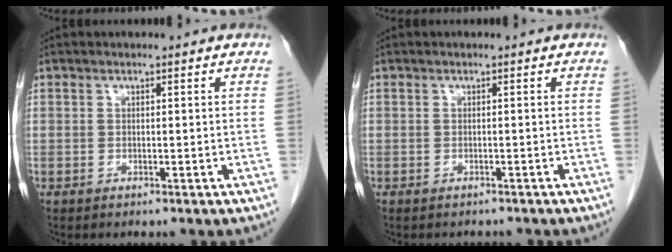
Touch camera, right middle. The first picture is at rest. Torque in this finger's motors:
{"motor_torque": [0.18, -0.05, 0.00, 0.01]}